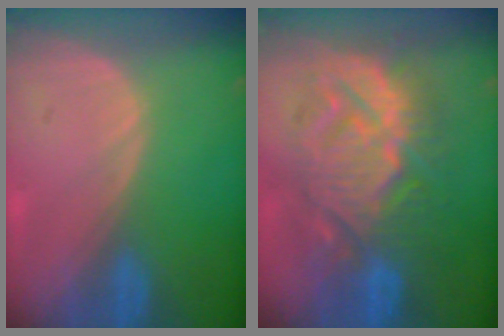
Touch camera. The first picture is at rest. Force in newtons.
{"total": 12.0, "press": 11.9, "slide": 1.0}